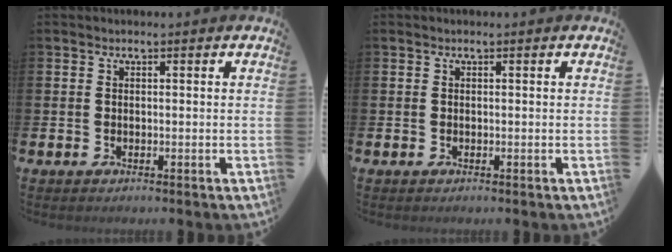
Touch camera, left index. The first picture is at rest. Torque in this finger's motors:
{"motor_torque": [0.00, 0.00, 0.02, 0.00]}